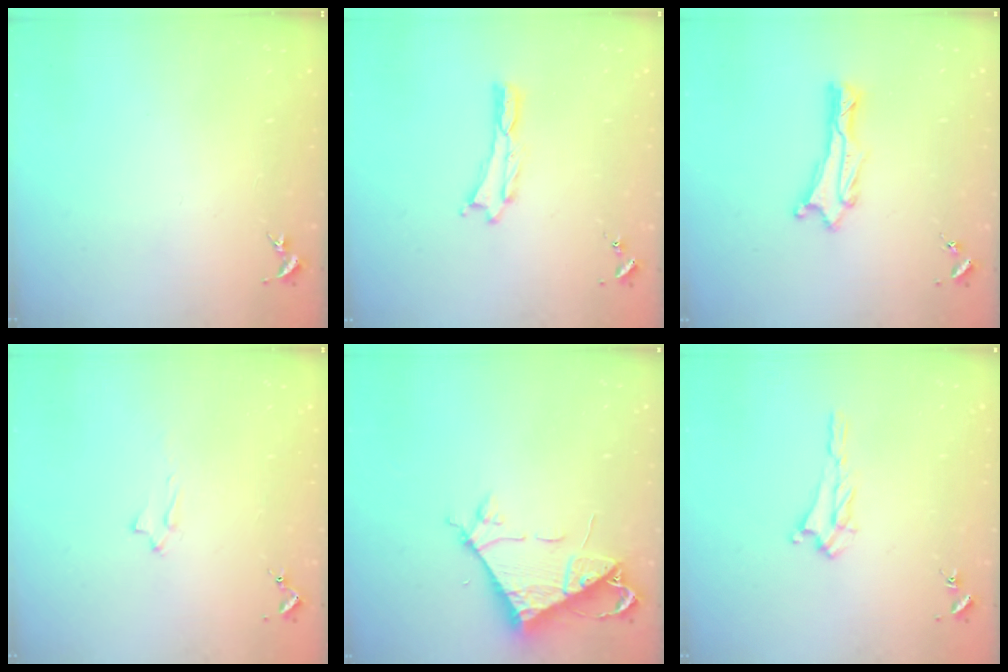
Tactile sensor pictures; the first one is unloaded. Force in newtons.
{"total": 0.0}
{"total": 0.9, "press": 0.8, "slide": 0.1}
{"total": 2.0, "press": 2.0, "slide": 0.4}
{"total": 7.3, "press": 7.3, "slide": 0.8}
{"total": 2.0, "press": 2.0, "slide": 0.5}